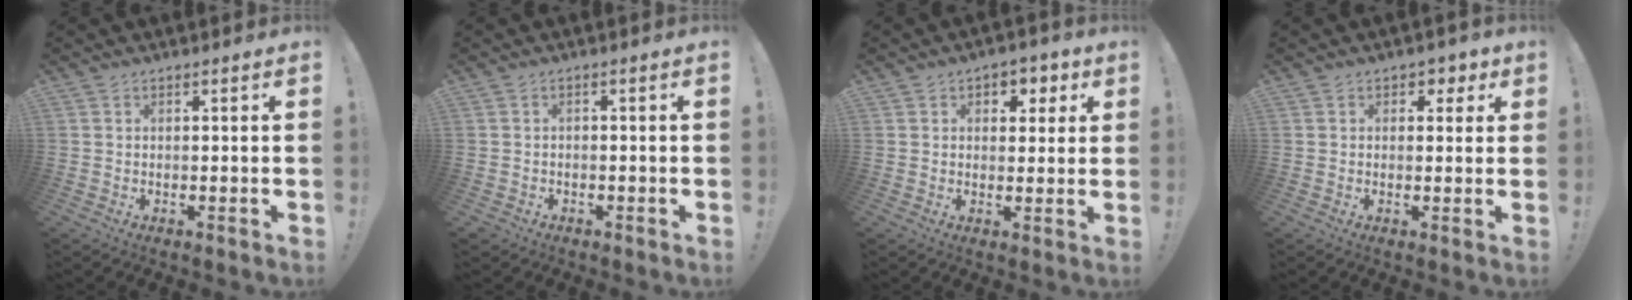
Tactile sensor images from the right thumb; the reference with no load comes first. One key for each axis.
{"total": 1.3, "fx": -0.8, "fy": 1.0, "fz": 0.3, "tx": -0.012, "ty": 0.004, "tz": -0.013}
{"total": 4.6, "fx": 1.7, "fy": 4.0, "fz": 1.6, "tx": -0.010, "ty": -0.011, "tz": 0.027}
{"total": 3.3, "fx": 1.3, "fy": 2.8, "fz": 1.2, "tx": -0.003, "ty": -0.006, "tz": 0.019}